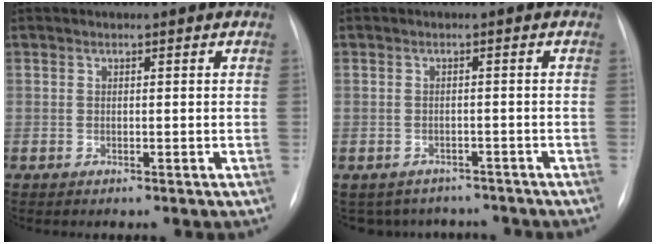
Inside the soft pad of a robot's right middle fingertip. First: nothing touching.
{"total": 7.2, "force": [-6.4, 3.3, 0.4], "torque": [0.000, 0.016, -0.074]}